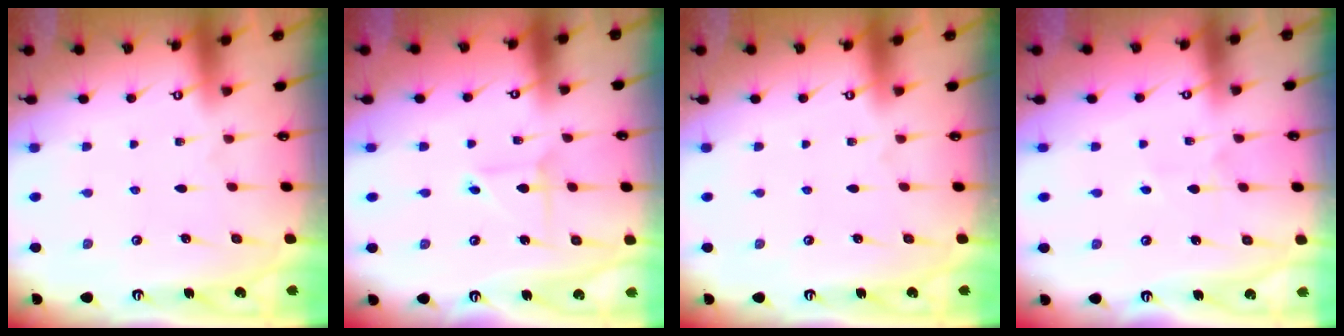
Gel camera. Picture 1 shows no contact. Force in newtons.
{"total": 2.9, "press": 2.8, "slide": 0.3}
{"total": 0.0}
{"total": 2.8, "press": 2.8, "slide": 0.3}